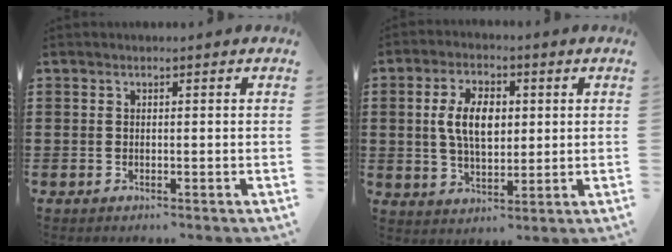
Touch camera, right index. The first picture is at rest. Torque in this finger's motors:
{"motor_torque": [0.62, -0.22, 0.42, 0.12]}